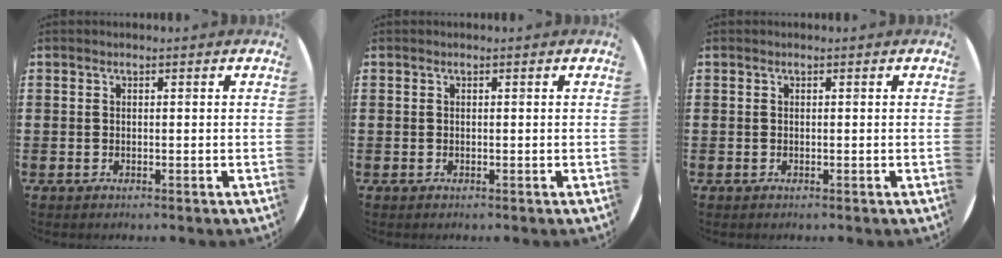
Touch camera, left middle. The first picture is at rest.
{"total": 0.0}
{"total": 0.0}